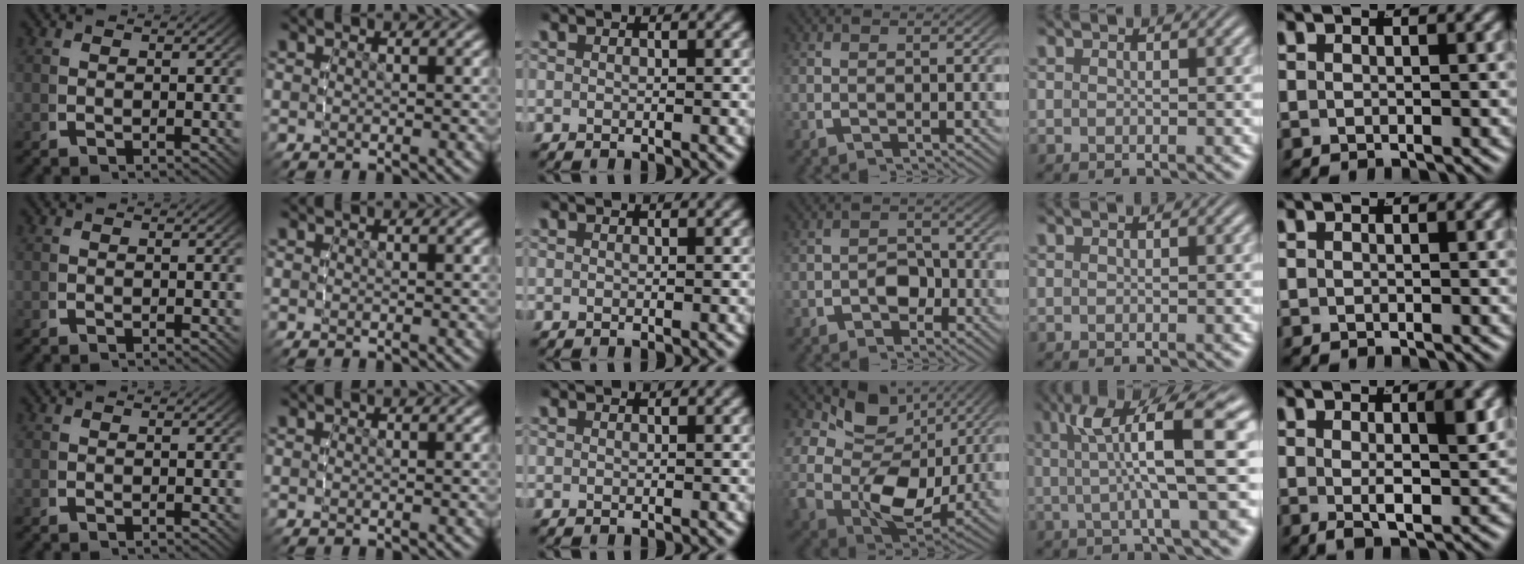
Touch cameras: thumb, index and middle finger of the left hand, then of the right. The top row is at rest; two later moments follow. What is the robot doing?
{"motion": "lift_and_place", "object": "stress ball aka squeeze ball"}